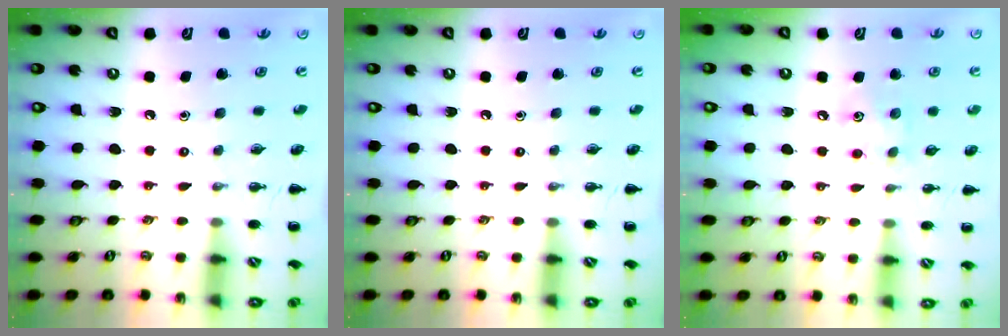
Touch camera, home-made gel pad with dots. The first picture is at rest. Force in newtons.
{"total": 0.0}
{"total": 6.5, "press": 6.3, "slide": 1.4}